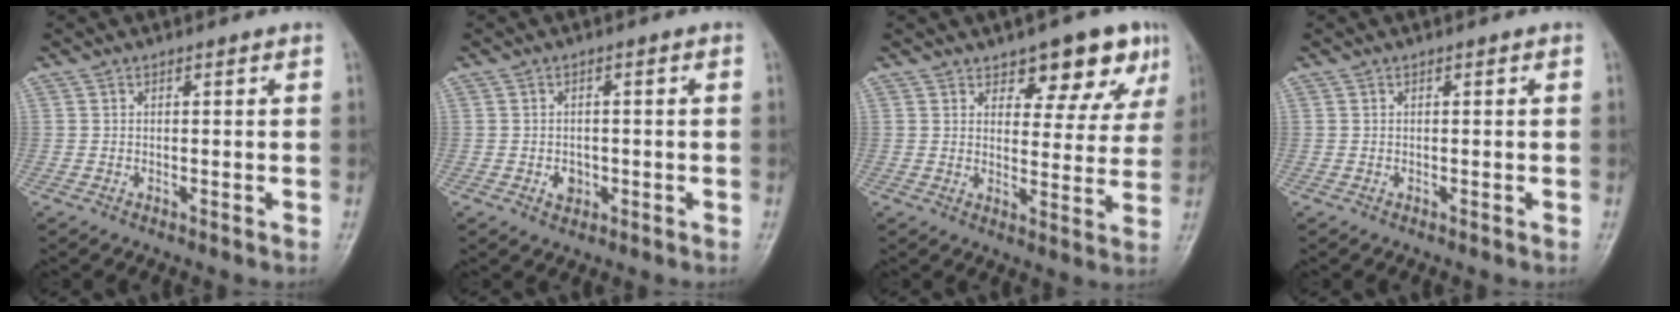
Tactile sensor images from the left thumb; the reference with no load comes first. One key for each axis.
{"total": 2.6, "fx": -0.8, "fy": 2.1, "fz": 1.3, "tx": -0.011, "ty": 0.003, "tz": -0.009}
{"total": 10.5, "fx": 6.6, "fy": 5.0, "fz": 6.4, "tx": -0.034, "ty": -0.032, "tz": 0.086}
{"total": 0.0}